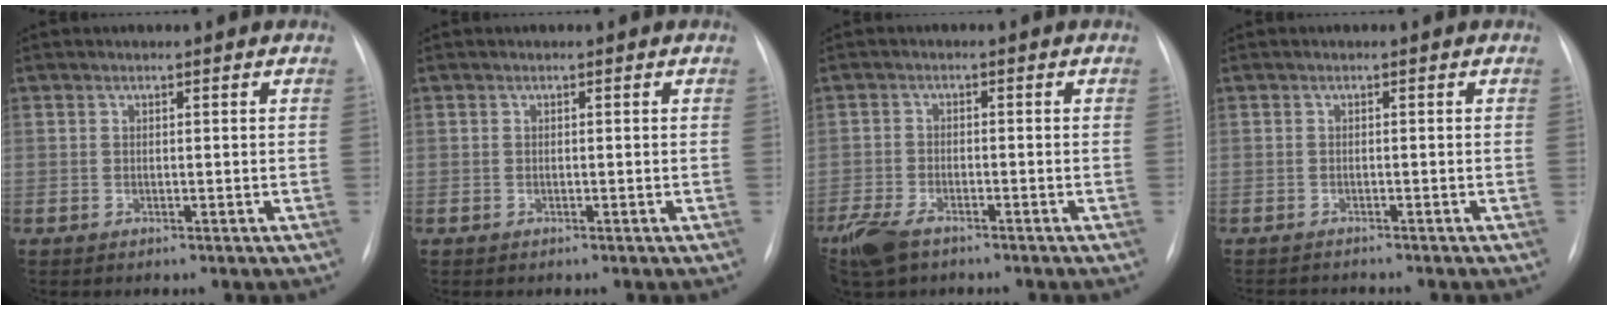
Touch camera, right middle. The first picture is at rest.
{"total": 0.0}
{"total": 6.4, "force": [-4.6, 2.7, 3.5], "torque": [-0.077, -0.010, -0.085]}
{"total": 2.6, "force": [-2.6, 0.2, 0.4], "torque": [-0.002, -0.009, -0.036]}